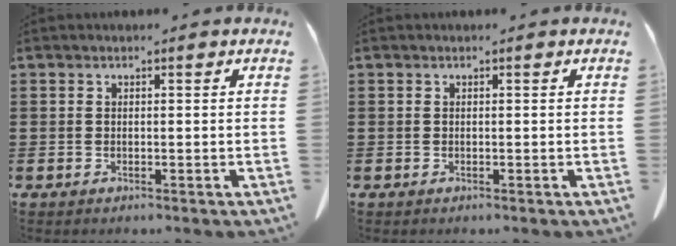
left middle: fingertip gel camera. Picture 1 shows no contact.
{"total": 0.0}